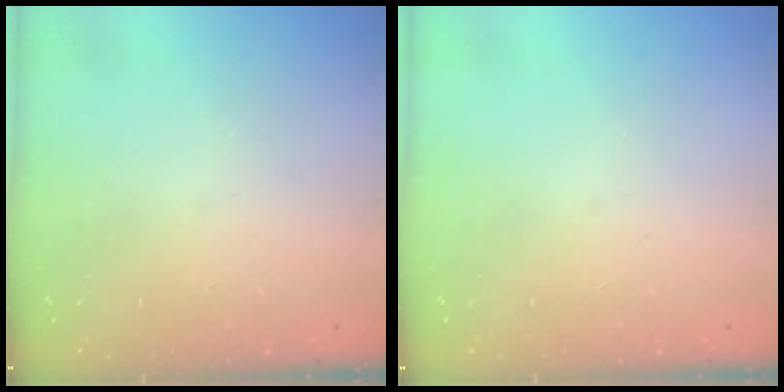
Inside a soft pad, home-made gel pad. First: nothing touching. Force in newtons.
{"total": 0.0}